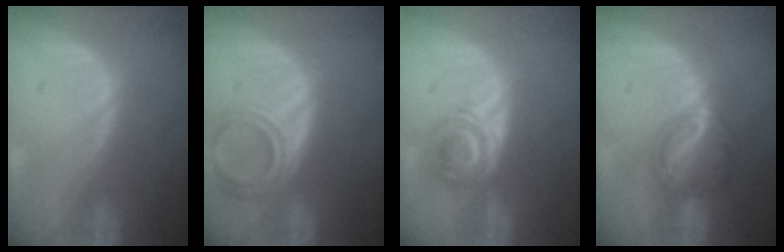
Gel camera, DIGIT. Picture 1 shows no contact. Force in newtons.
{"total": 6.3, "press": 5.6, "slide": 2.8}
{"total": 5.9, "press": 4.8, "slide": 3.4}
{"total": 6.5, "press": 5.5, "slide": 3.3}